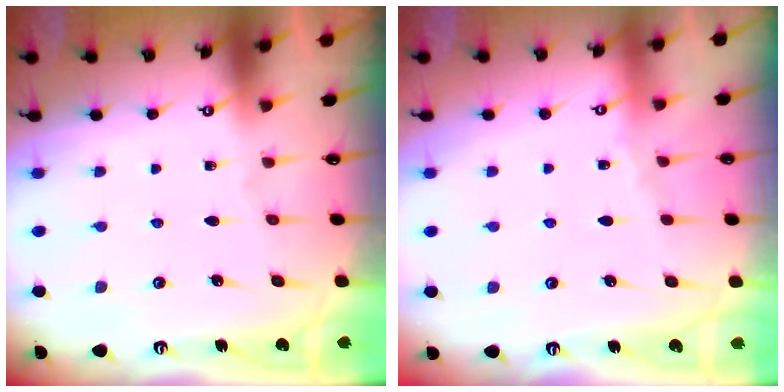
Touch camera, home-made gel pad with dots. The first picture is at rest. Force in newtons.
{"total": 2.2, "press": 2.2, "slide": 0.3}